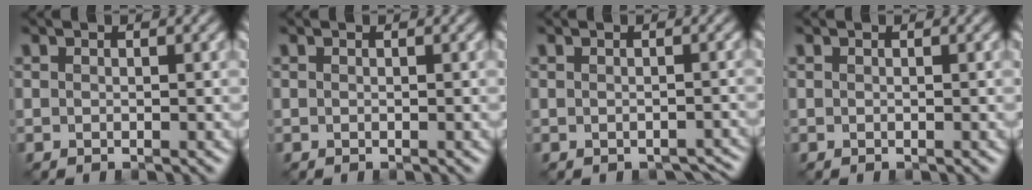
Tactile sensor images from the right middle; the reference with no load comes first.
{"total": 0.0}
{"total": 1.5, "force": [-1.0, 1.0, 0.5], "torque": [0.000, -0.014, -0.007]}
{"total": 0.0}